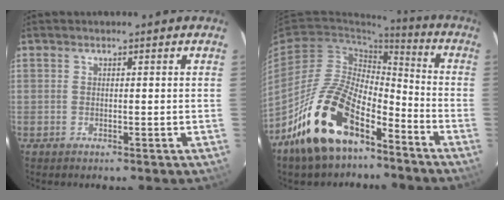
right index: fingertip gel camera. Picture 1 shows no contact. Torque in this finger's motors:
{"motor_torque": [0.94, -0.80, 1.05, 0.21]}